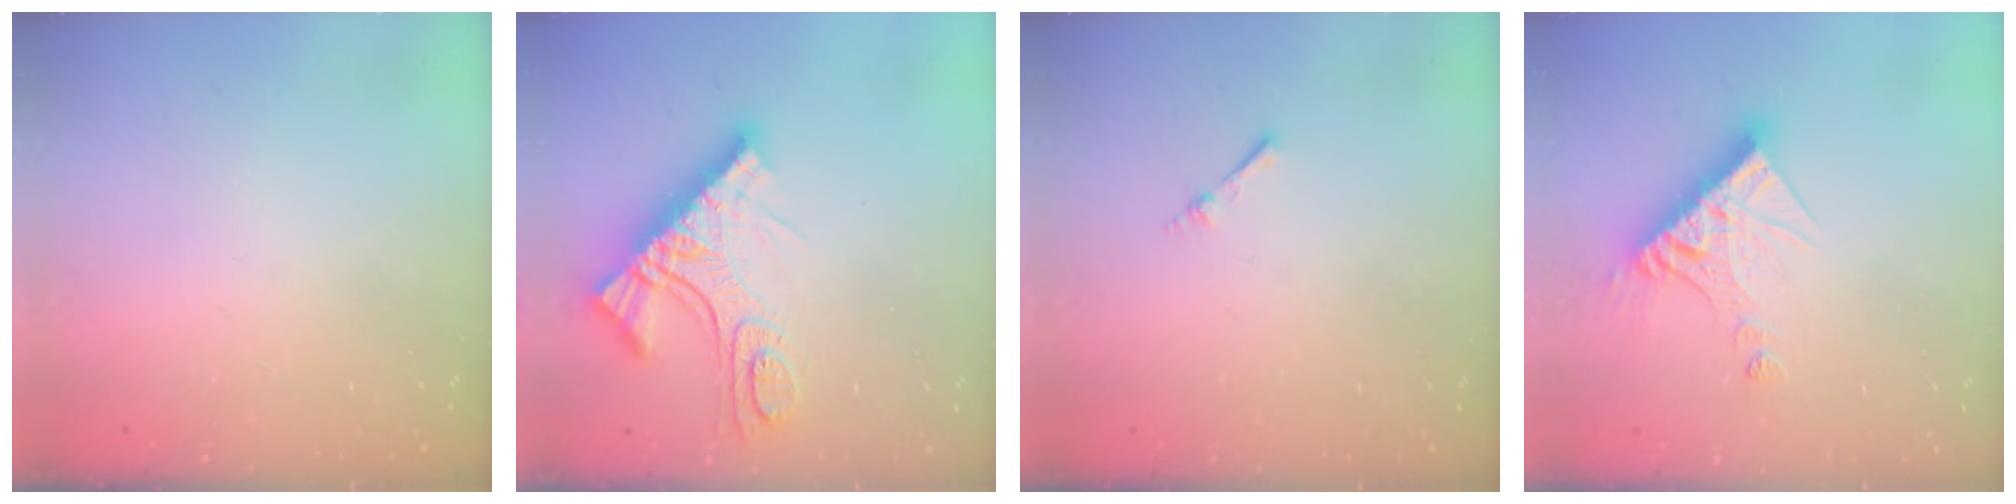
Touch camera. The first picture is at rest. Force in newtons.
{"total": 15.9, "press": 15.8, "slide": 1.7}
{"total": 1.7, "press": 1.7, "slide": 0.3}
{"total": 13.2, "press": 13.1, "slide": 1.2}